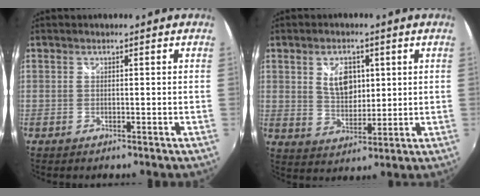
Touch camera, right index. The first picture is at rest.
{"total": 7.3, "force": [2.2, 4.6, 5.2], "torque": [-0.087, 0.004, 0.044]}